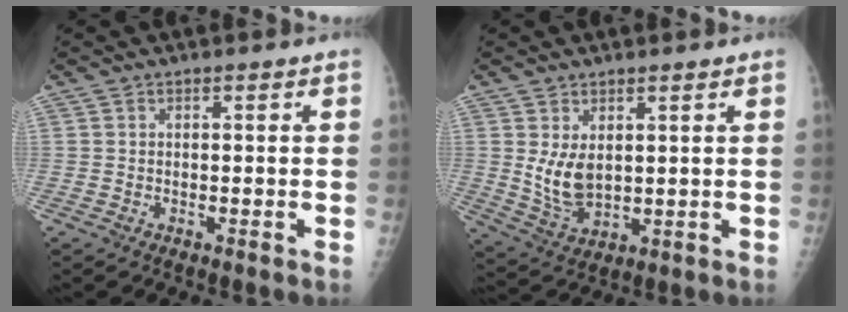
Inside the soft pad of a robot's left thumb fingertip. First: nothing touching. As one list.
[{"total": 6.8, "force": [1.8, 4.1, 5.2], "torque": [-0.085, -0.024, 0.049]}]